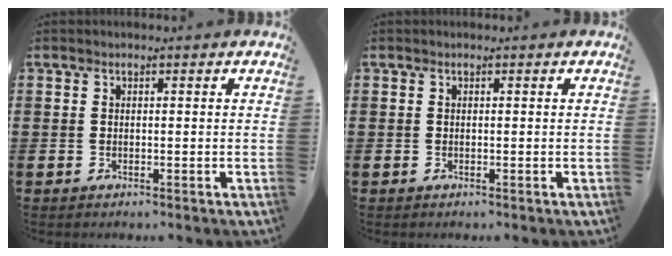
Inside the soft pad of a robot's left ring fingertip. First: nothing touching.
{"total": 0.0}